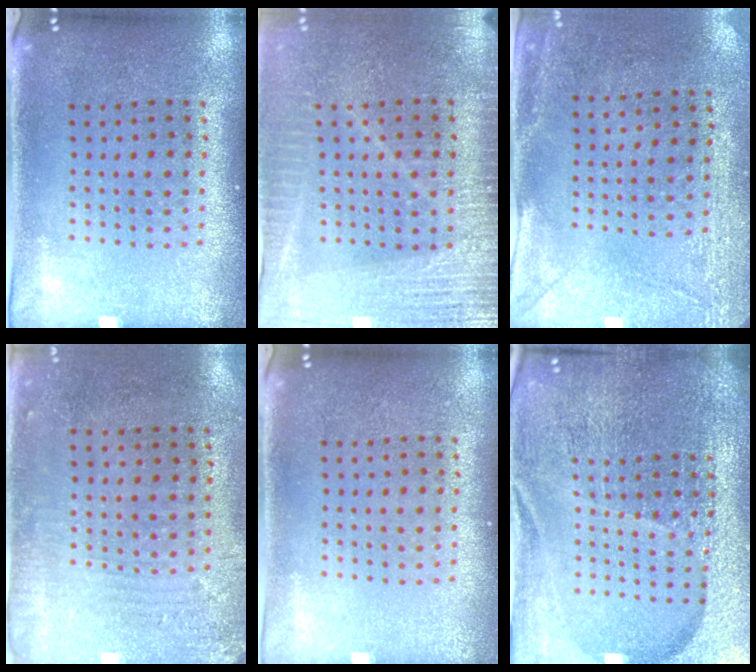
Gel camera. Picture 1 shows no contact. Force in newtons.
{"total": 3.6, "press": 3.2, "slide": 1.6}
{"total": 2.9, "press": 2.3, "slide": 1.8}
{"total": 2.8, "press": 2.3, "slide": 1.7}
{"total": 0.0}
{"total": 6.8, "press": 5.8, "slide": 3.4}